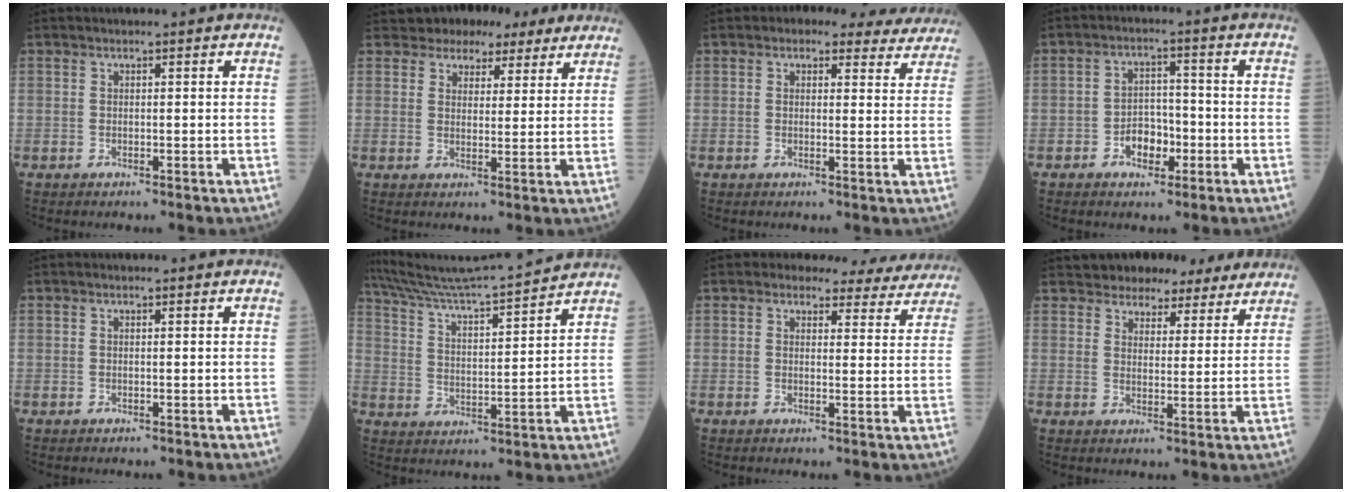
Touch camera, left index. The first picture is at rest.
{"total": 8.2, "force": [7.1, 4.0, 1.3], "torque": [-0.008, 0.020, 0.083]}
{"total": 8.7, "force": [7.9, 3.5, 1.3], "torque": [0.017, 0.010, 0.066]}
{"total": 4.5, "force": [-1.9, 2.9, 2.8], "torque": [-0.046, 0.009, -0.033]}
{"total": 0.0}
{"total": 14.5, "force": [13.9, -1.7, 3.9], "torque": [-0.088, -0.009, 0.224]}
{"total": 10.3, "force": [9.6, 3.6, 1.0], "torque": [0.022, -0.007, 0.081]}
{"total": 12.9, "force": [11.6, 4.8, 2.9], "torque": [-0.024, 0.017, 0.141]}